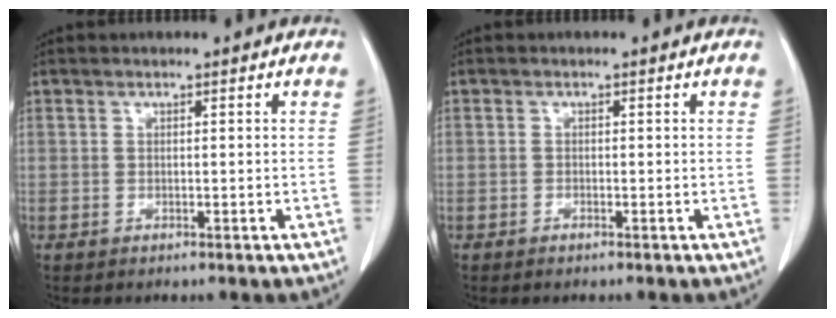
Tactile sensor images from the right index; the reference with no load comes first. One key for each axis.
{"total": 0.5, "fx": -0.5, "fy": 0.2, "fz": 0.2, "tx": -0.005, "ty": -0.001, "tz": -0.007}